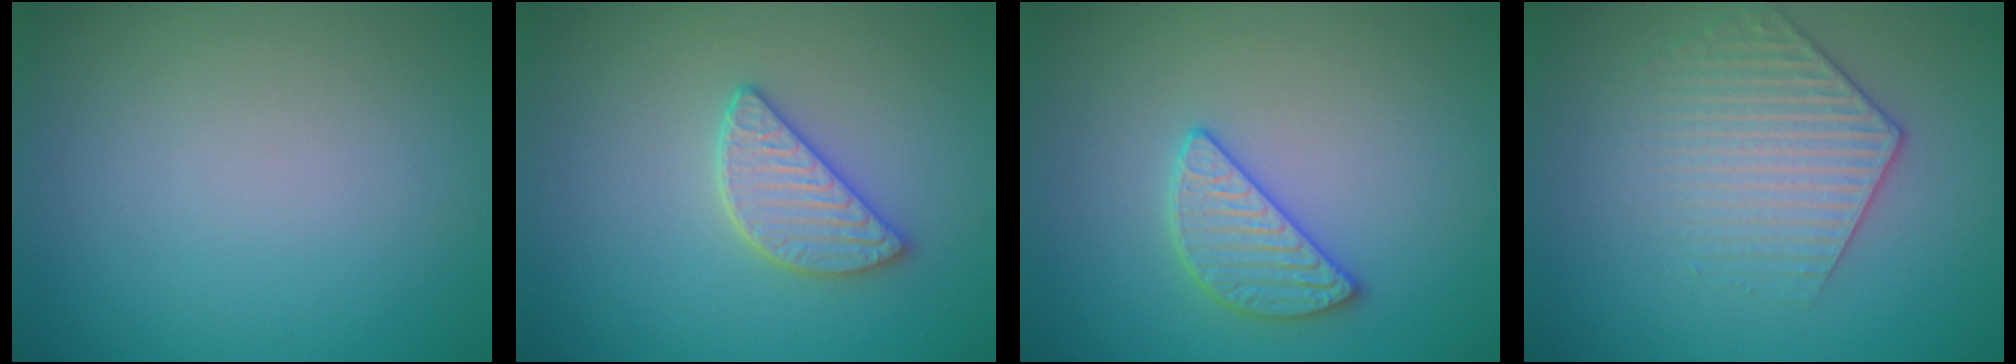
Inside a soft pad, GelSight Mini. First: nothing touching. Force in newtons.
{"total": 2.9, "press": 2.8, "slide": 0.9}
{"total": 2.7, "press": 2.7, "slide": 0.4}
{"total": 3.3, "press": 3.2, "slide": 1.0}